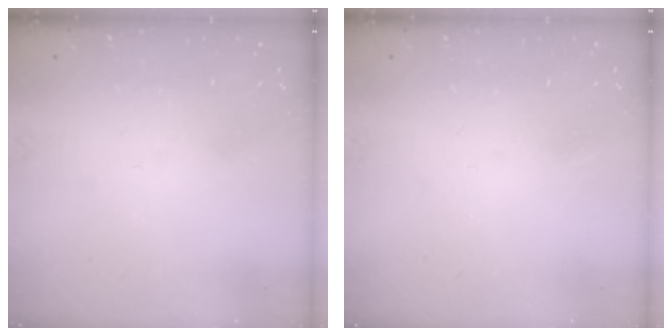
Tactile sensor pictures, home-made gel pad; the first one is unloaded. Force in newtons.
{"total": 0.0}